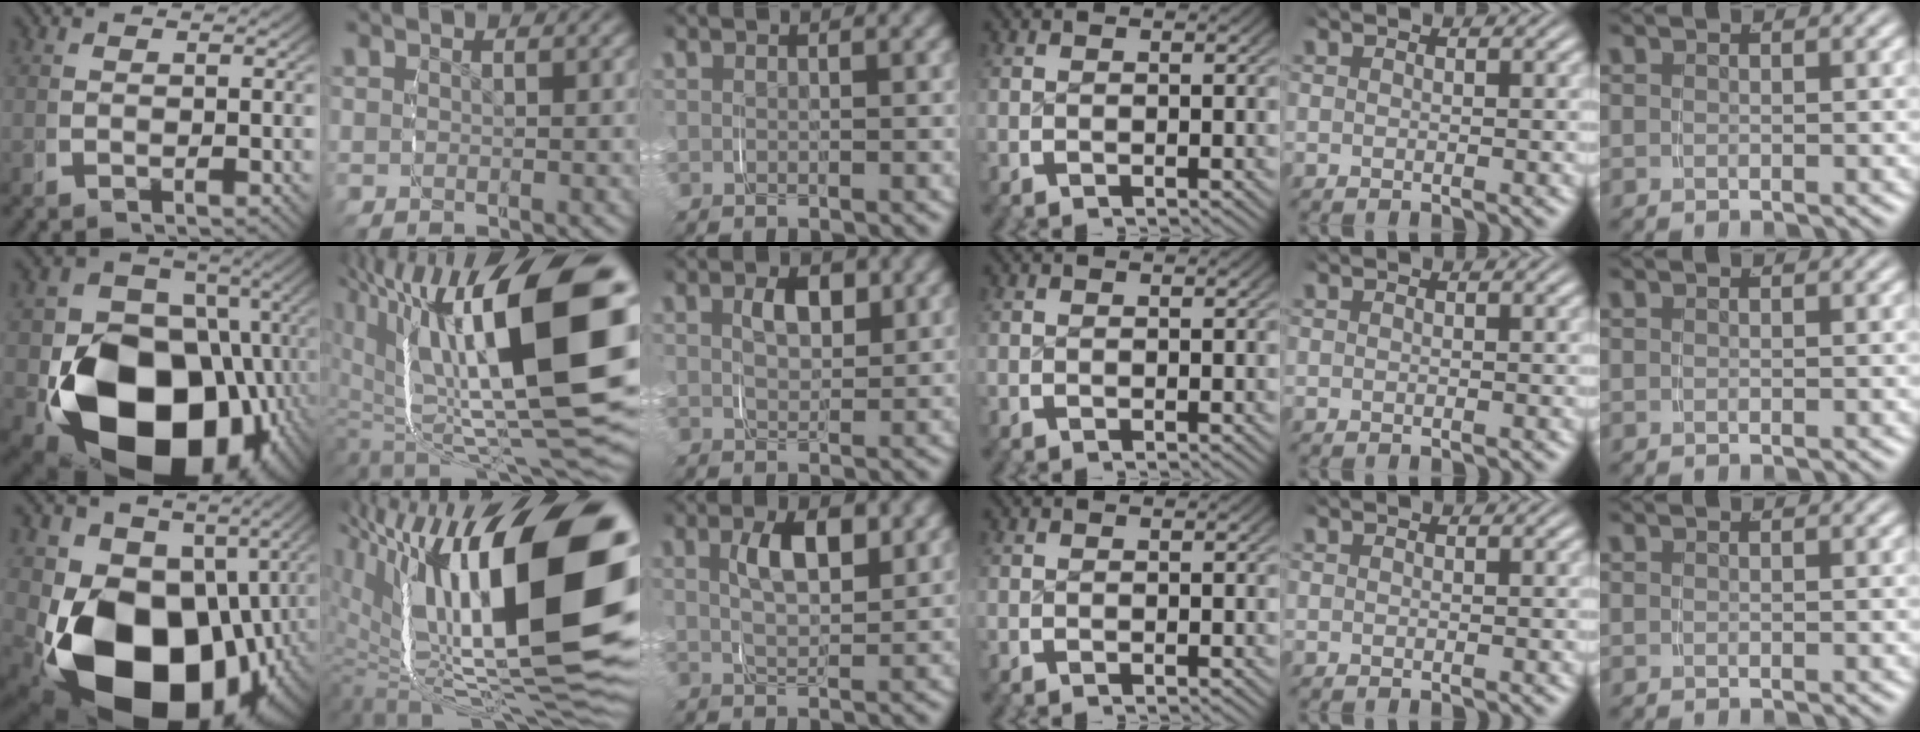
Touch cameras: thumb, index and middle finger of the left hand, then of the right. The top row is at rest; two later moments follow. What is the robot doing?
{"motion": "grasp_and_lifting", "object": "key"}